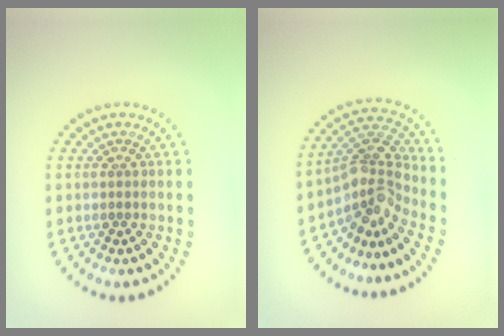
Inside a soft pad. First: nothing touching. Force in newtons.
{"total": 4.0, "press": 3.1, "slide": 2.6}